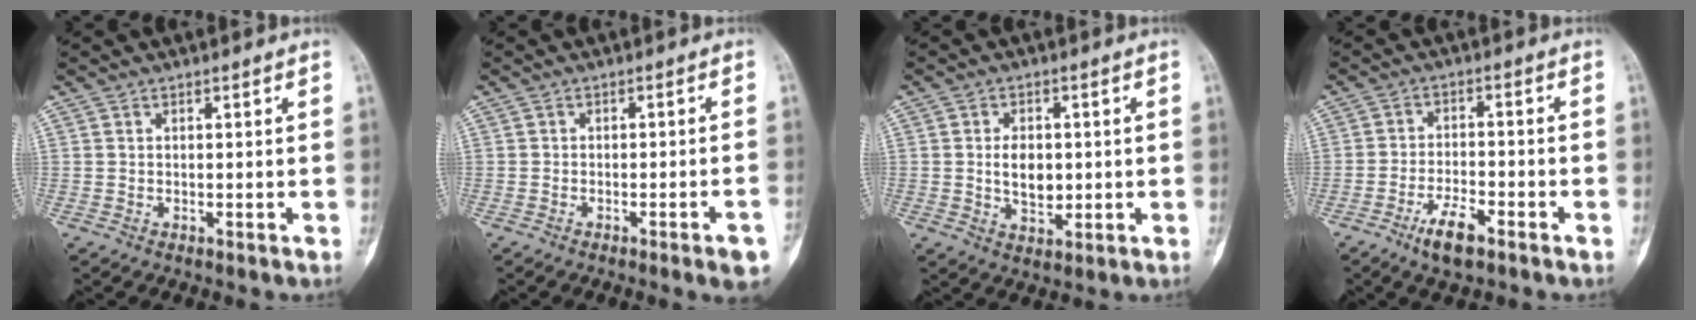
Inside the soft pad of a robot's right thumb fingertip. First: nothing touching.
{"total": 4.8, "force": [-2.6, 0.6, 4.0], "torque": [-0.050, 0.013, -0.032]}
{"total": 6.1, "force": [0.1, 4.1, 4.4], "torque": [-0.058, -0.004, 0.007]}
{"total": 6.5, "force": [-4.1, 2.0, 4.7], "torque": [-0.088, 0.016, -0.071]}